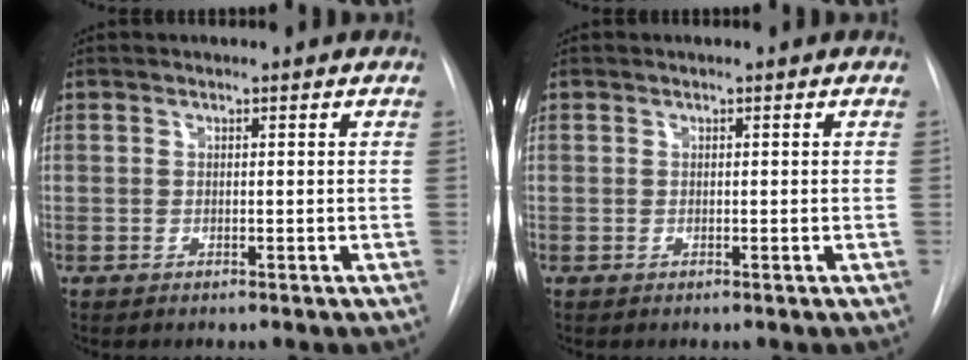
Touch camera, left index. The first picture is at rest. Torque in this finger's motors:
{"motor_torque": [0.00, 0.00, 0.00, 0.00]}